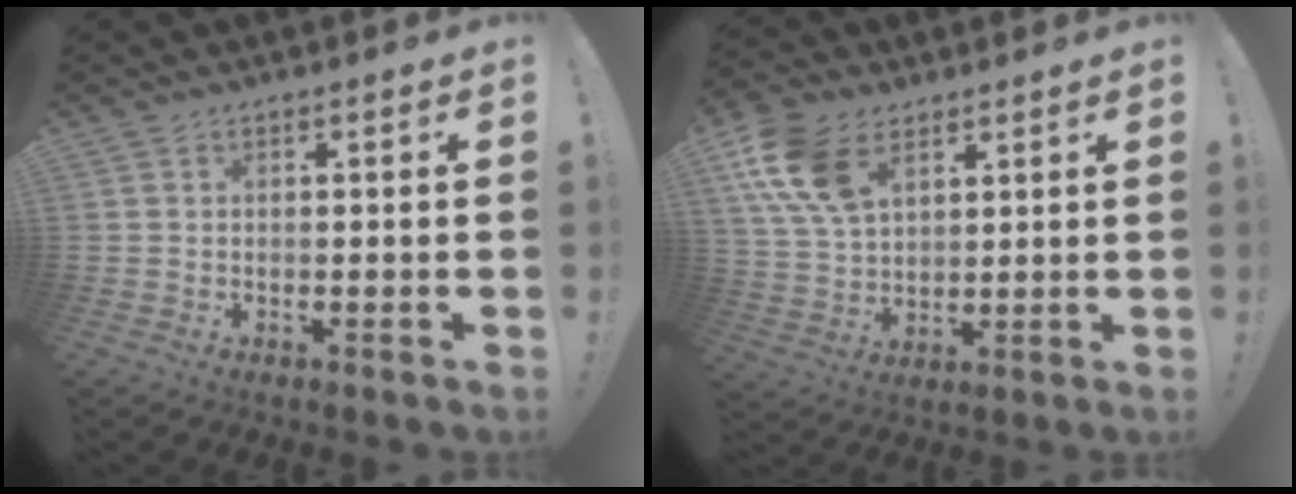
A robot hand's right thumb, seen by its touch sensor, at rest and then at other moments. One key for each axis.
{"total": 14.5, "fx": 7.1, "fy": 9.0, "fz": 9.0, "tx": -0.182, "ty": -0.021, "tz": 0.136}